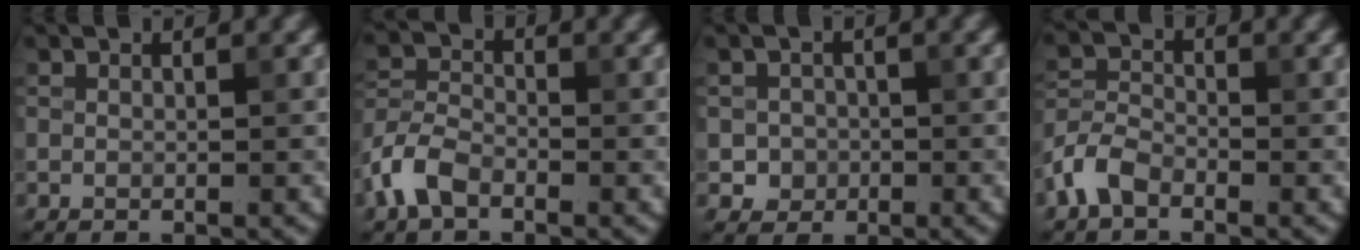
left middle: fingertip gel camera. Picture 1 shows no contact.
{"total": 3.9, "force": [-2.4, 2.2, 2.2], "torque": [-0.049, 0.004, -0.061]}
{"total": 1.8, "force": [-0.4, 1.8, 0.3], "torque": [0.007, -0.004, -0.005]}
{"total": 3.2, "force": [-2.1, 1.8, 1.7], "torque": [-0.034, 0.006, -0.055]}